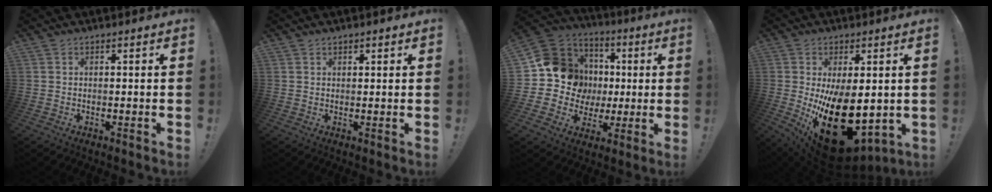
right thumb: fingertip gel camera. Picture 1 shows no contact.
{"total": 1.0, "force": [0.8, 0.6, 0.2], "torque": [0.000, -0.002, 0.015]}
{"total": 16.1, "force": [2.3, 14.6, 6.3], "torque": [-0.094, -0.007, 0.078]}
{"total": 23.5, "force": [-3.2, 12.7, 19.5], "torque": [-0.294, -0.008, -0.022]}